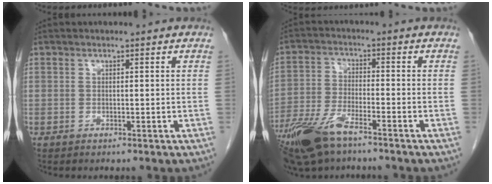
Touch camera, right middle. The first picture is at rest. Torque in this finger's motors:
{"motor_torque": [1.20, -0.94, 0.65, 0.21]}